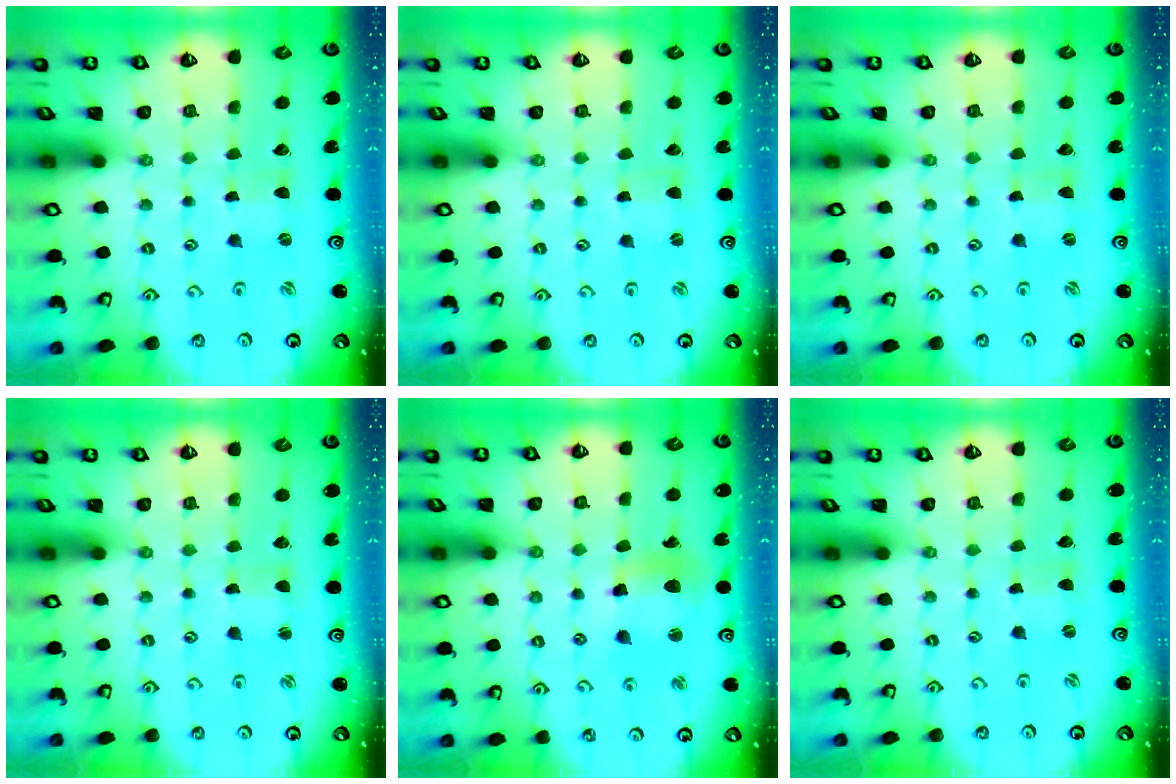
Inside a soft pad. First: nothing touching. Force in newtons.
{"total": 0.9, "press": 0.9, "slide": 0.0}
{"total": 0.0}
{"total": 2.1, "press": 2.1, "slide": 0.3}
{"total": 12.3, "press": 12.1, "slide": 2.2}
{"total": 0.0}